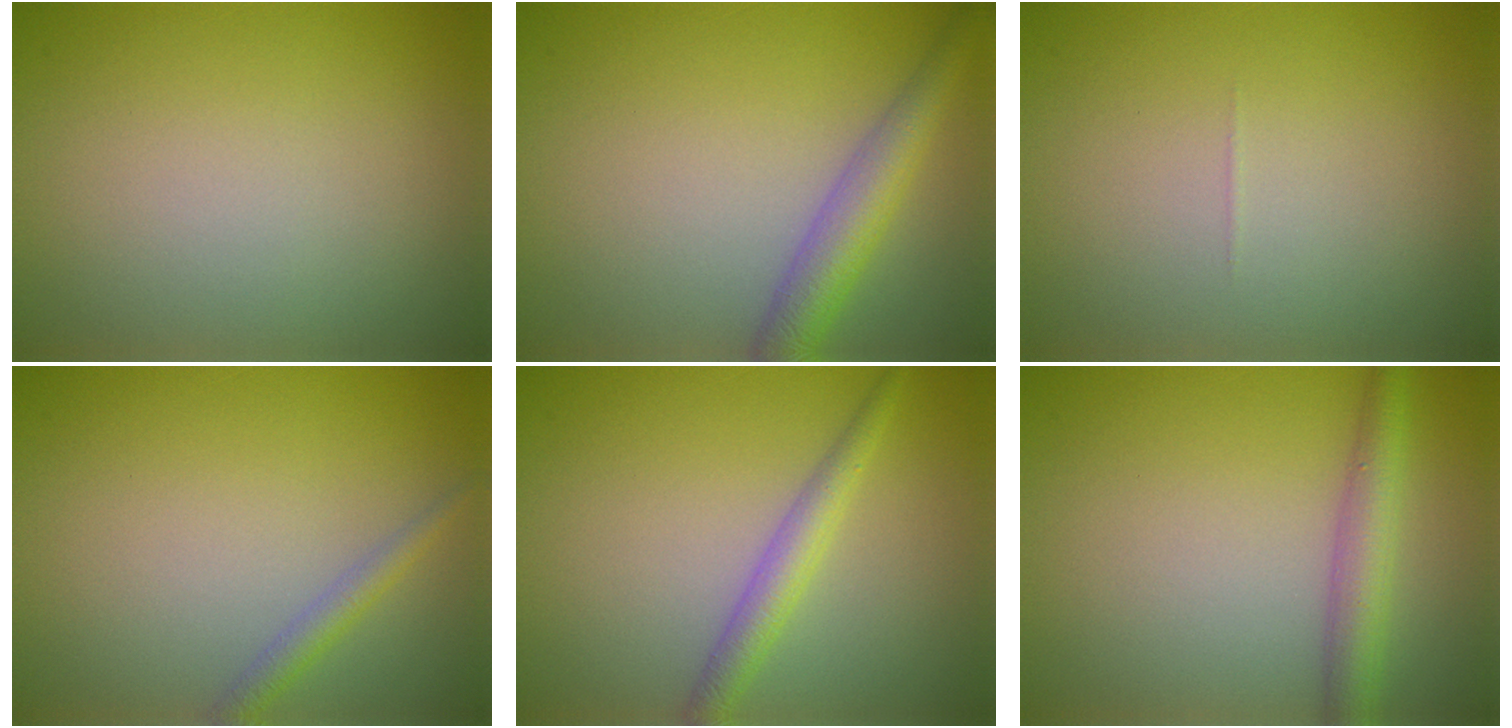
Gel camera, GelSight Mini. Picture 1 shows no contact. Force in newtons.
{"total": 4.0, "press": 4.0, "slide": 0.1}
{"total": 0.0}
{"total": 1.6, "press": 1.6, "slide": 0.1}
{"total": 2.5, "press": 2.5, "slide": 0.1}
{"total": 3.5, "press": 3.5, "slide": 0.1}